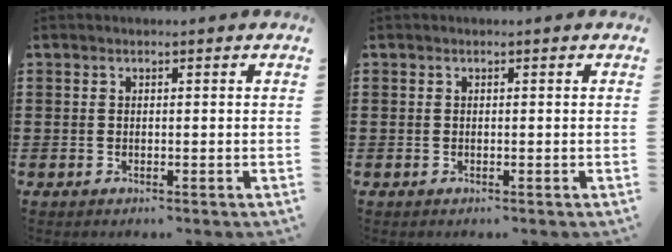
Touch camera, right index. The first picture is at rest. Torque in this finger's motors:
{"motor_torque": [0.45, 0.76, 0.00, 0.00]}